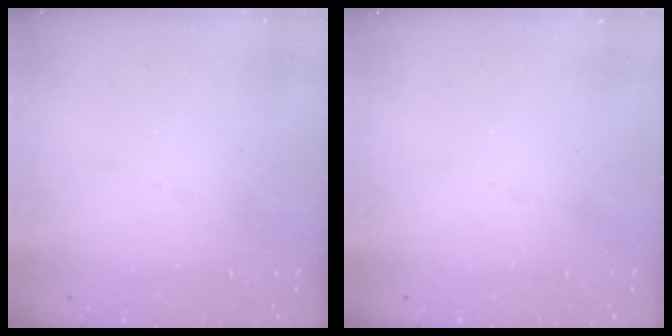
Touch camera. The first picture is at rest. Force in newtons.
{"total": 0.0}